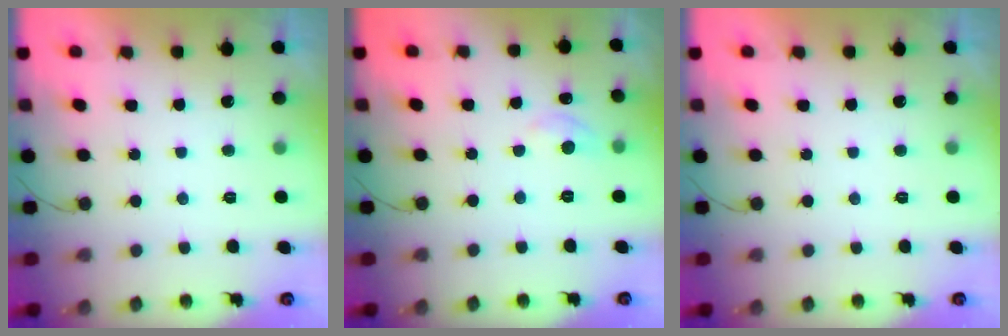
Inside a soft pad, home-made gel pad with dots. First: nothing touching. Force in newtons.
{"total": 5.6, "press": 5.6, "slide": 0.5}
{"total": 0.0}